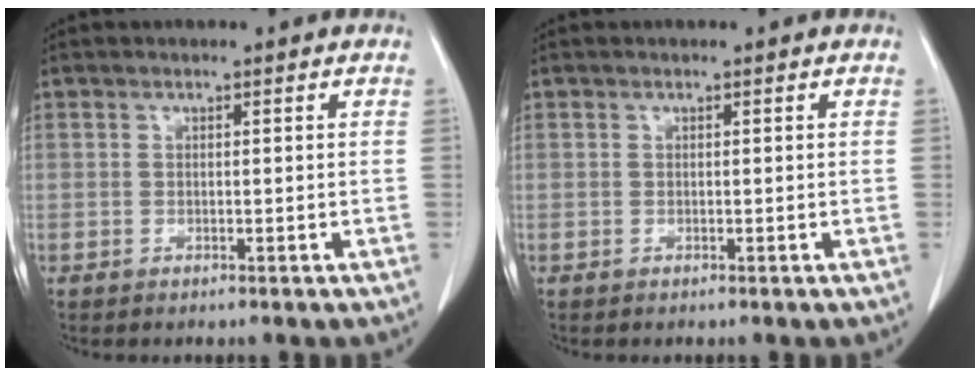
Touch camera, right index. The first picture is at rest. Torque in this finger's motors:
{"motor_torque": [0.00, 0.00, 0.00, 0.00]}